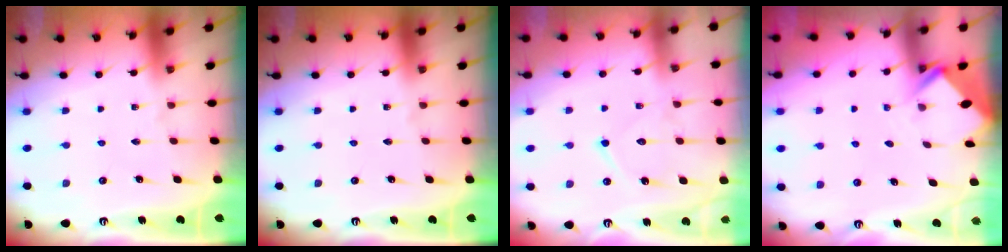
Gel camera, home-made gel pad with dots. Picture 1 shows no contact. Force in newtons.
{"total": 0.0}
{"total": 10.5, "press": 10.5, "slide": 0.8}
{"total": 2.8, "press": 2.8, "slide": 0.2}